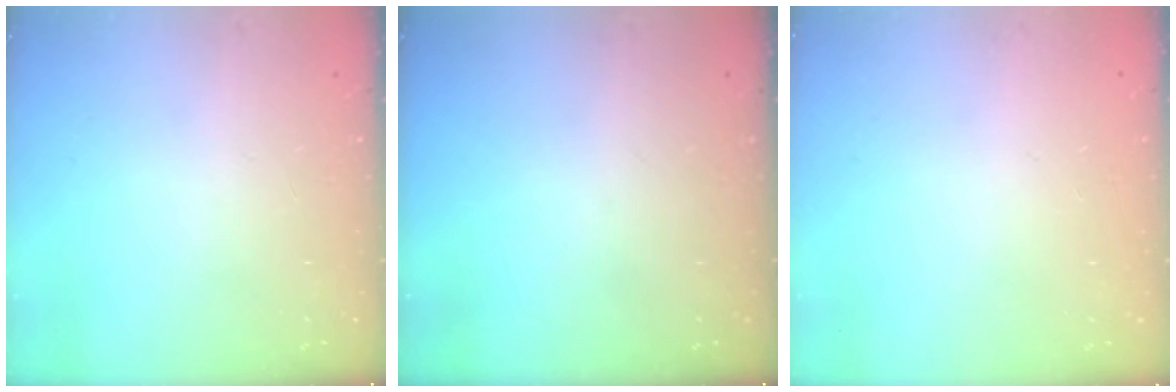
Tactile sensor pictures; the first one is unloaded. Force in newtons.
{"total": 0.0}
{"total": 0.0}